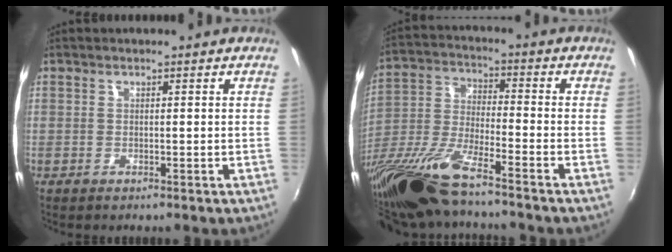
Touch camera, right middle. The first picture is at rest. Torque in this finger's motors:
{"motor_torque": [1.02, -1.12, 0.35, 0.21]}